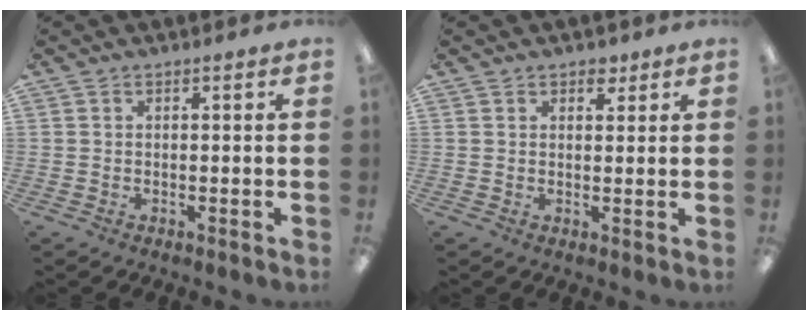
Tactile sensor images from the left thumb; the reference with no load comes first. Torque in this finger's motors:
{"motor_torque": [-0.08, 0.06, -0.27, 0.31, 0.01]}